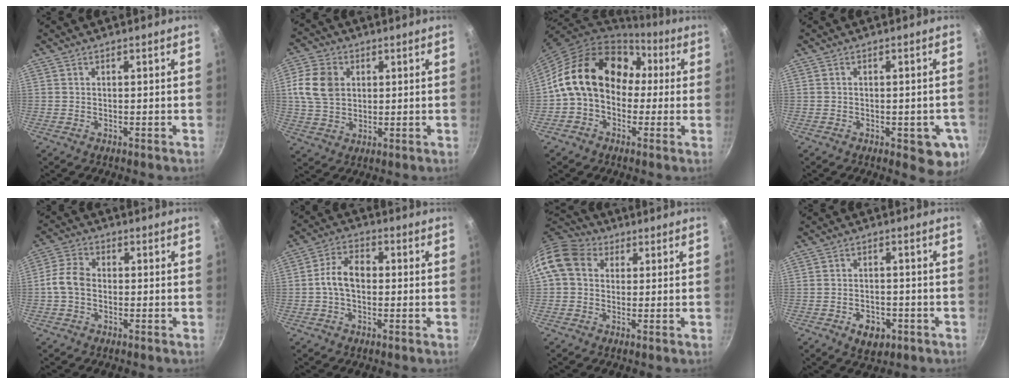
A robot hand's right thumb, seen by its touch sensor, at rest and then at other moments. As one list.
[{"total": 9.7, "force": [2.1, 7.4, 5.9], "torque": [-0.097, 0.001, 0.035]}, {"total": 17.1, "force": [1.4, 13.1, 10.9], "torque": [-0.150, 0.051, 0.010]}, {"total": 7.8, "force": [-2.3, 3.5, 6.6], "torque": [-0.043, 0.004, -0.026]}, {"total": 5.9, "force": [-0.9, 4.4, 3.8], "torque": [-0.068, 0.021, -0.028]}, {"total": 7.3, "force": [-0.3, 4.9, 5.4], "torque": [-0.082, 0.026, -0.018]}, {"total": 10.3, "force": [2.1, 8.3, 5.7], "torque": [-0.091, 0.020, 0.019]}, {"total": 5.9, "force": [-2.6, 4.0, 3.5], "torque": [-0.040, 0.014, -0.033]}]